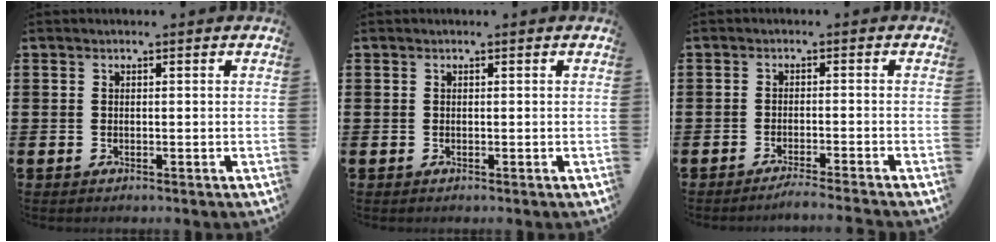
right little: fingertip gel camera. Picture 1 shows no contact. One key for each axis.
{"total": 0.0}
{"total": 1.7, "fx": -1.6, "fy": -0.3, "fz": 0.6, "tx": -0.008, "ty": 0.001, "tz": -0.030}